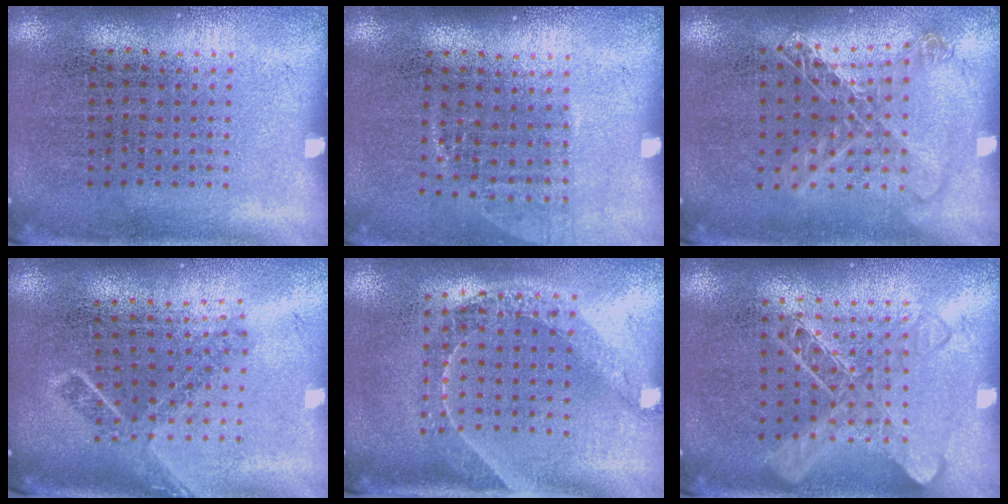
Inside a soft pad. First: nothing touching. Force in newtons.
{"total": 1.0, "press": 0.9, "slide": 0.6}
{"total": 1.3, "press": 1.2, "slide": 0.5}
{"total": 1.8, "press": 1.4, "slide": 1.2}
{"total": 1.5, "press": 1.3, "slide": 0.8}
{"total": 1.3, "press": 1.3, "slide": 0.3}